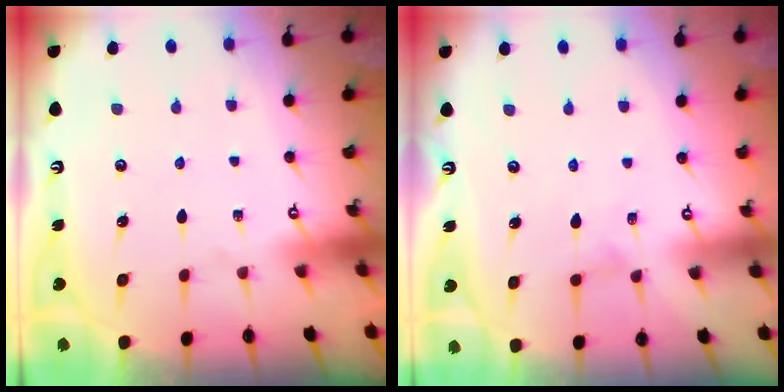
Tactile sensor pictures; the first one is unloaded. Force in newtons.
{"total": 0.0}